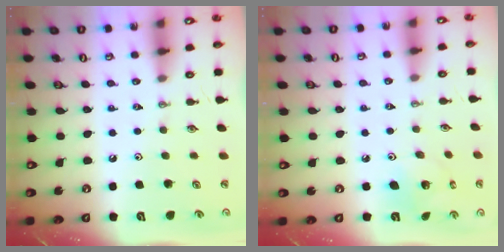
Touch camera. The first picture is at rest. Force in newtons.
{"total": 4.9, "press": 4.8, "slide": 0.5}